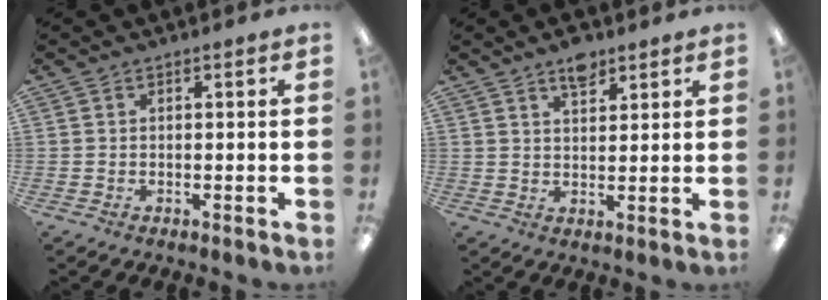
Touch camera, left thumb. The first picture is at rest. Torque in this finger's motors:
{"motor_torque": [-0.20, 0.22, -0.01, 0.03, 0.03]}